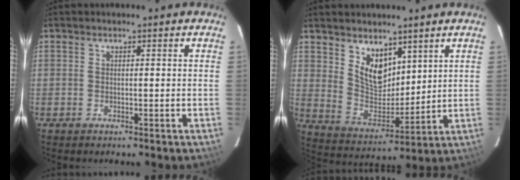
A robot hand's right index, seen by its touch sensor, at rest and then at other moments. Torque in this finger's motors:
{"motor_torque": [0.19, 0.30, 0.05, 0.03]}